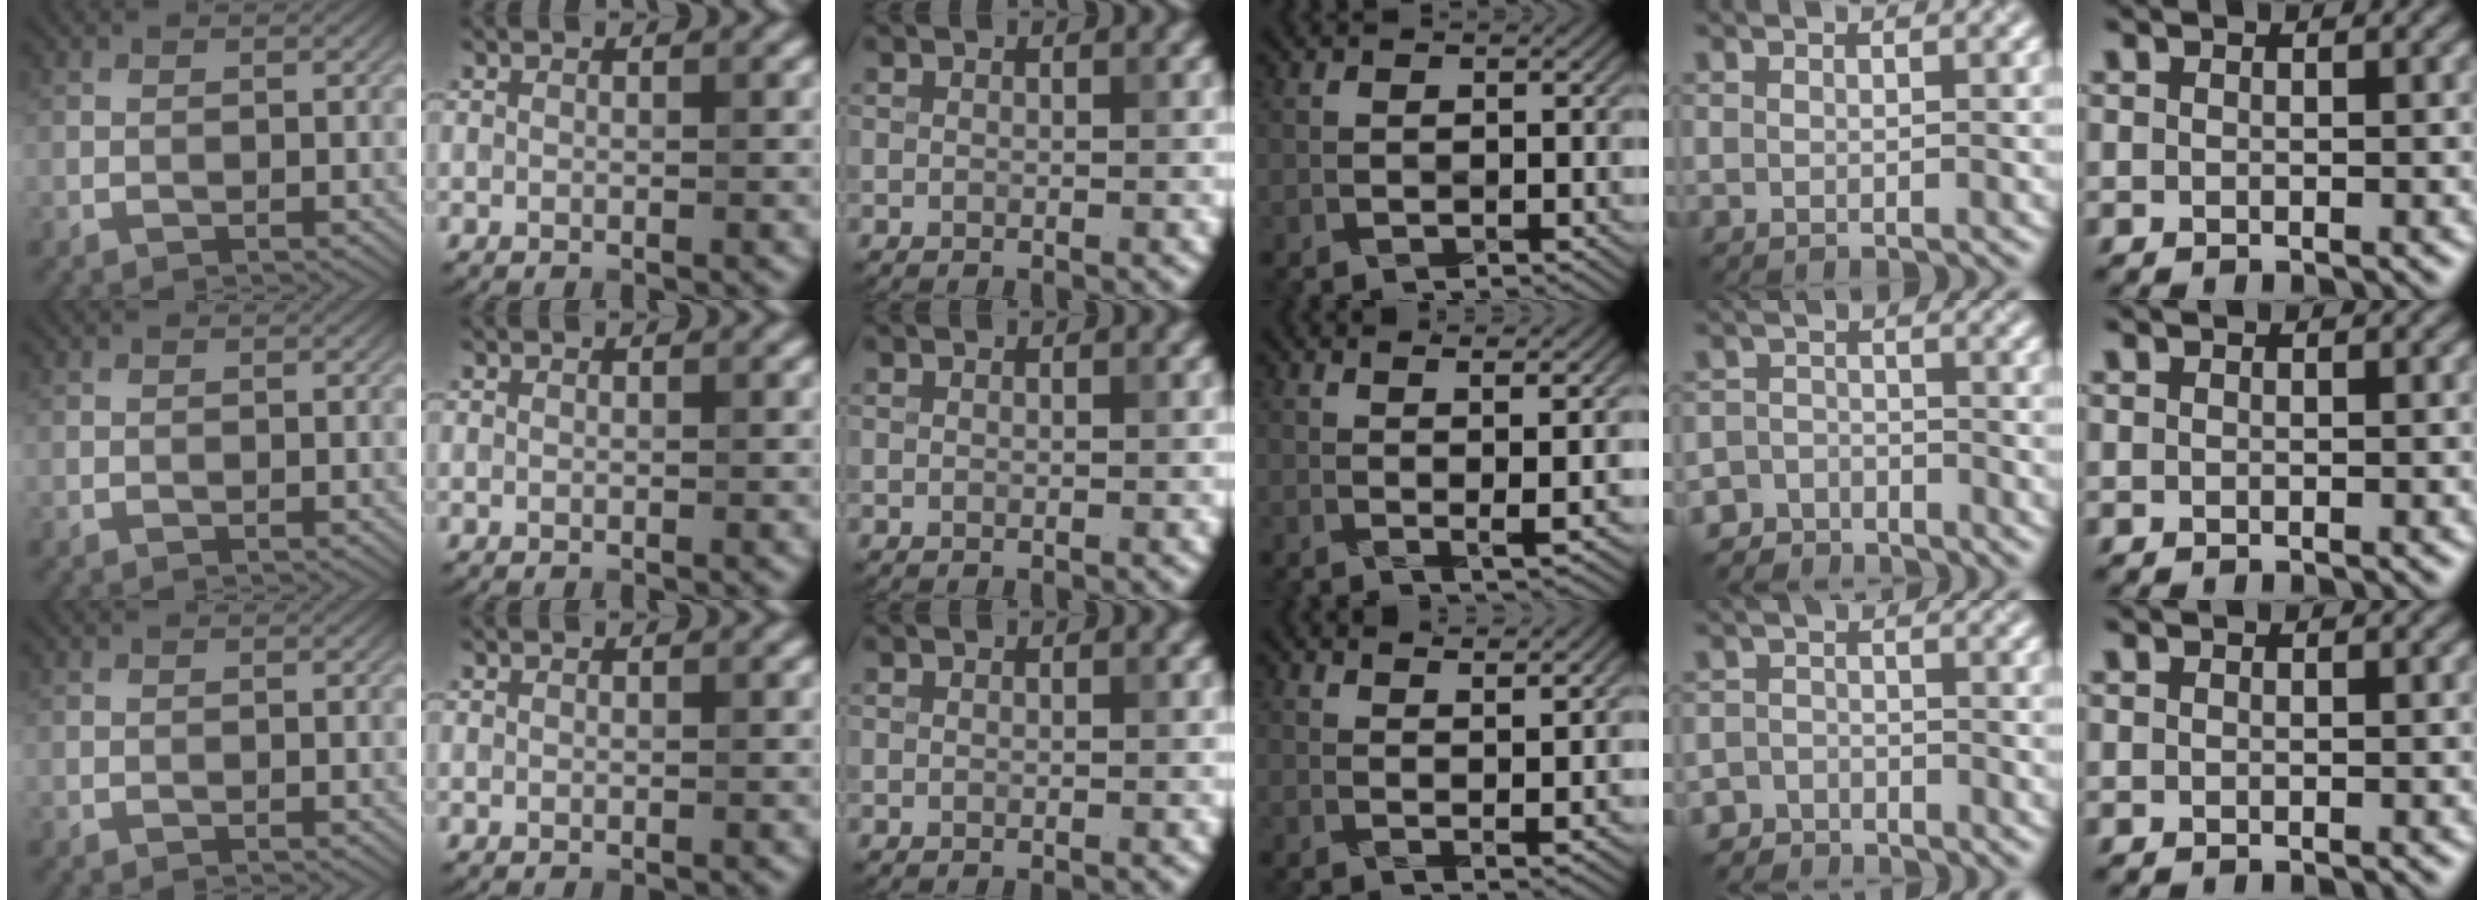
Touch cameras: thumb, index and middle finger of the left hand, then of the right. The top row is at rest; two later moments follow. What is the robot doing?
{"motion": "fold", "object": "cloth"}